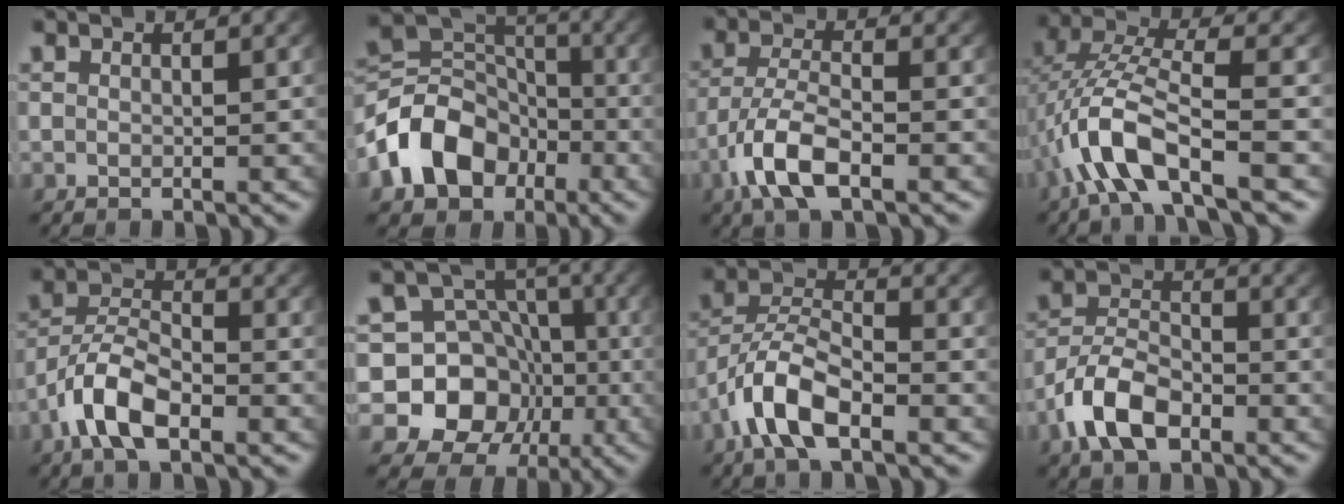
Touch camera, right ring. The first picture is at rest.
{"total": 10.9, "force": [-2.9, 8.9, 5.4], "torque": [-0.109, -0.032, -0.039]}
{"total": 5.0, "force": [-2.4, 1.9, 3.9], "torque": [-0.092, -0.020, -0.034]}
{"total": 5.9, "force": [-1.6, 2.7, 5.0], "torque": [-0.136, -0.019, -0.019]}
{"total": 5.0, "force": [-2.5, 2.5, 3.6], "torque": [-0.075, -0.012, -0.044]}
{"total": 16.9, "force": [-2.7, 15.3, 6.5], "torque": [-0.167, -0.081, -0.037]}
{"total": 5.3, "force": [-2.2, 2.7, 4.0], "torque": [-0.091, -0.015, -0.037]}
{"total": 6.3, "force": [-3.2, 4.0, 3.6], "torque": [-0.070, -0.013, -0.054]}